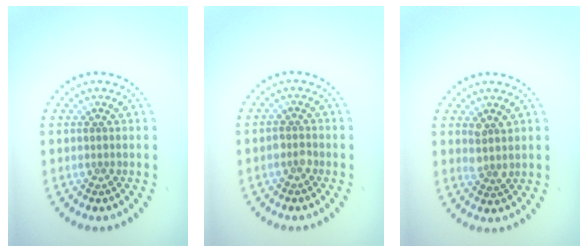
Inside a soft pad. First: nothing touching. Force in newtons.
{"total": 1.1, "press": 1.1, "slide": 0.2}
{"total": 1.8, "press": 1.5, "slide": 0.9}